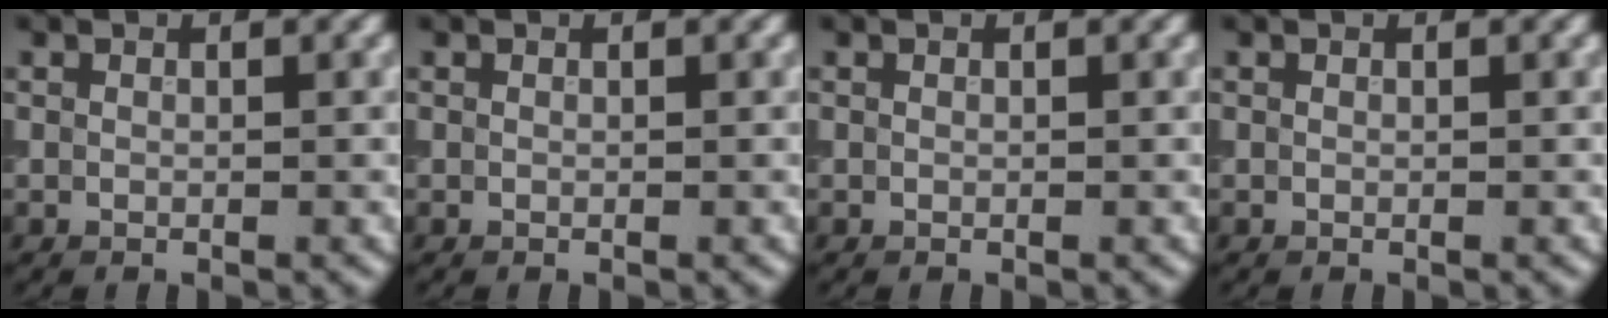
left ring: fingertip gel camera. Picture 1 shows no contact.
{"total": 0.0}
{"total": 0.0}
{"total": 0.0}